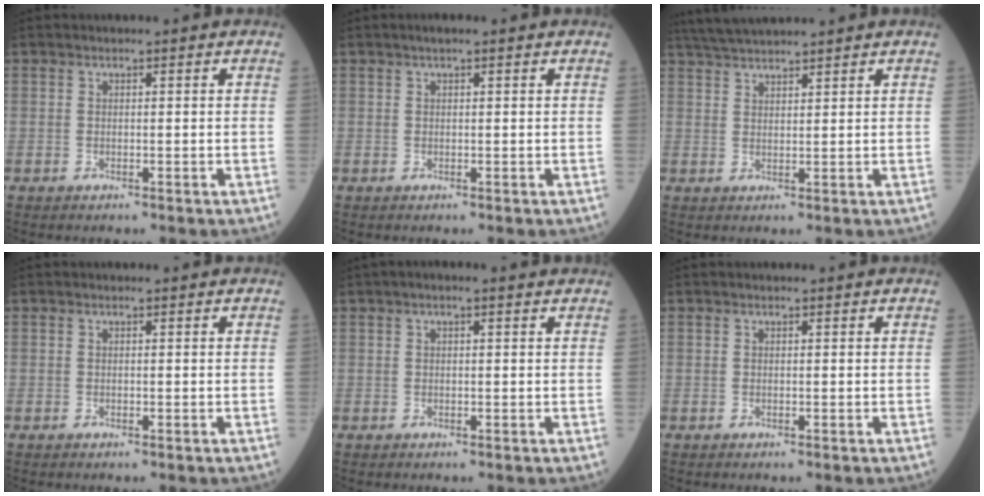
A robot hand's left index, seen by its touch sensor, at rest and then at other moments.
{"total": 1.1, "force": [0.7, 0.2, 0.8], "torque": [-0.015, 0.011, 0.010]}
{"total": 6.0, "force": [5.6, 0.0, 2.2], "torque": [-0.045, 0.031, 0.106]}
{"total": 0.0}
{"total": 1.8, "force": [1.0, 0.5, 1.4], "torque": [-0.029, 0.017, 0.010]}
{"total": 0.0}